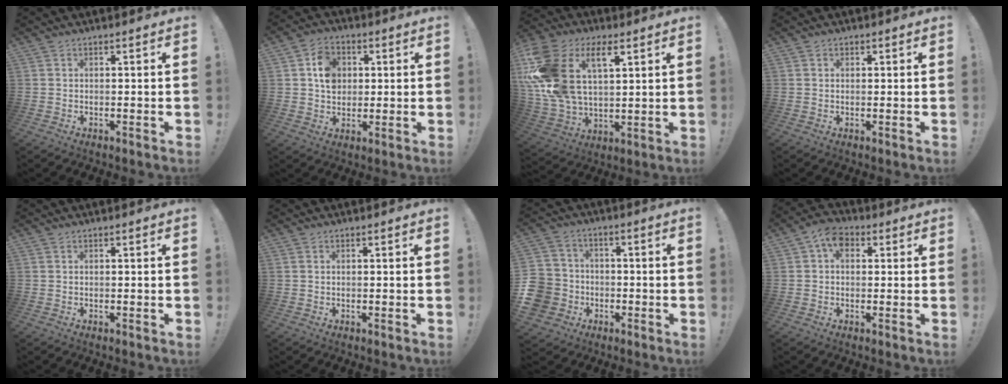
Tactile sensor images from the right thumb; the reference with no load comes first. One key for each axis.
{"total": 8.4, "fx": 1.9, "fy": 7.0, "fz": 4.2, "tx": -0.051, "ty": 0.001, "tz": 0.036}
{"total": 20.2, "fx": 8.2, "fy": 12.5, "fz": 13.5, "tx": -0.271, "ty": -0.039, "tz": 0.149}
{"total": 0.7, "fx": 0.3, "fy": 0.6, "fz": 0.2, "tx": -0.004, "ty": 0.002, "tz": 0.006}
{"total": 0.0}
{"total": 0.0}
{"total": 10.9, "fx": -3.9, "fy": 9.6, "fz": 3.7, "tx": -0.097, "ty": 0.030, "tz": -0.064}
{"total": 6.1, "fx": 1.7, "fy": 4.2, "fz": 4.1, "tx": -0.065, "ty": 0.005, "tz": 0.032}